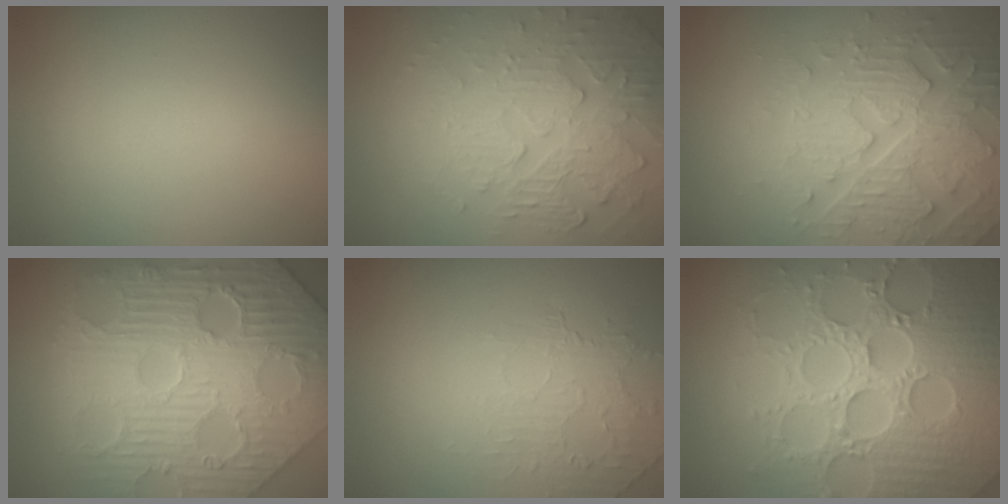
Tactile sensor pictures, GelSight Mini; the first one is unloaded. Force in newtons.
{"total": 5.5, "press": 3.4, "slide": 4.3}
{"total": 5.2, "press": 5.0, "slide": 1.4}
{"total": 10.1, "press": 7.9, "slide": 6.2}
{"total": 2.0, "press": 0.8, "slide": 1.8}
{"total": 8.0, "press": 7.8, "slide": 1.7}